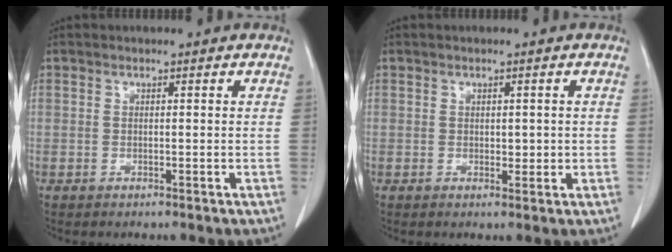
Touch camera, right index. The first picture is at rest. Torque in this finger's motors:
{"motor_torque": [-0.01, 0.08, 0.02, 0.01]}